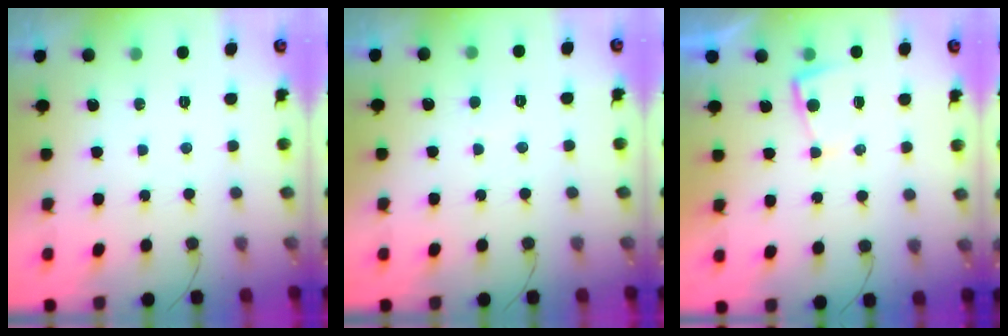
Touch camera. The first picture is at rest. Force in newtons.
{"total": 1.7, "press": 1.7, "slide": 0.1}
{"total": 2.0, "press": 2.0, "slide": 0.4}